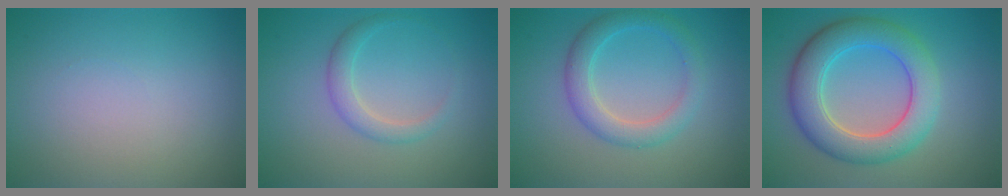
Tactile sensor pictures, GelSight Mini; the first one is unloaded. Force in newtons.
{"total": 1.9, "press": 1.9, "slide": 0.1}
{"total": 3.3, "press": 3.3, "slide": 0.1}
{"total": 6.7, "press": 6.7, "slide": 0.4}